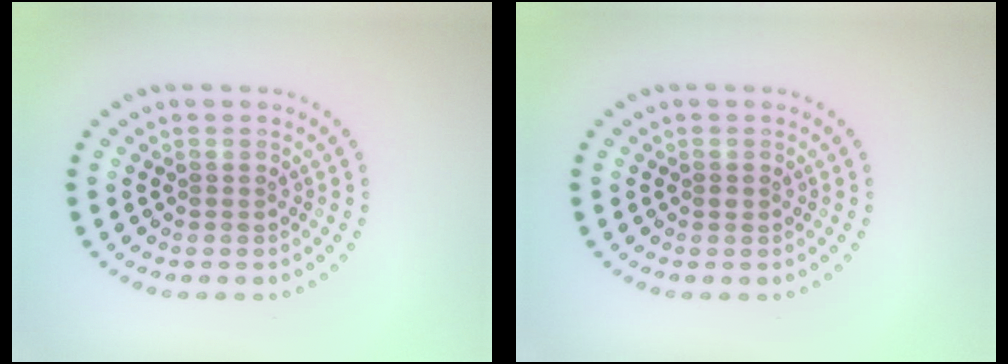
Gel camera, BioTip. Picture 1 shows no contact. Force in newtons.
{"total": 0.7, "press": 0.7, "slide": 0.1}